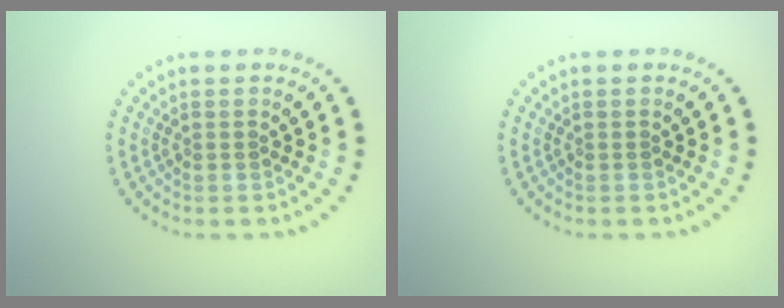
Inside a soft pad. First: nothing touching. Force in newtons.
{"total": 0.0}